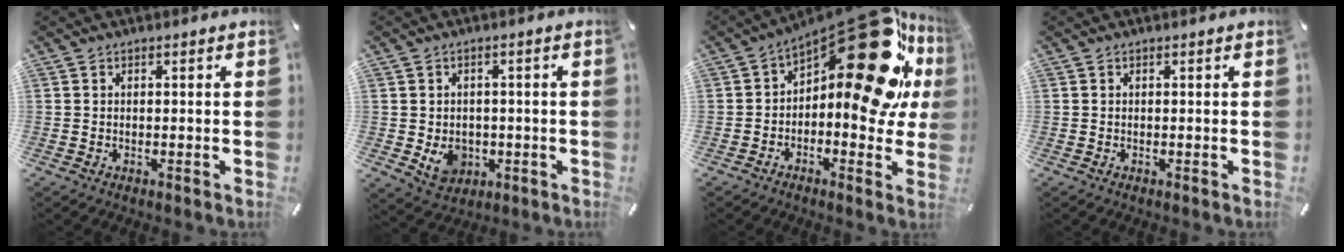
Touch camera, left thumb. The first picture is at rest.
{"total": 6.3, "force": [-1.2, 5.4, 3.0], "torque": [-0.041, 0.003, -0.019]}
{"total": 26.4, "force": [10.0, 12.0, 21.2], "torque": [-0.251, -0.090, 0.175]}
{"total": 0.0}